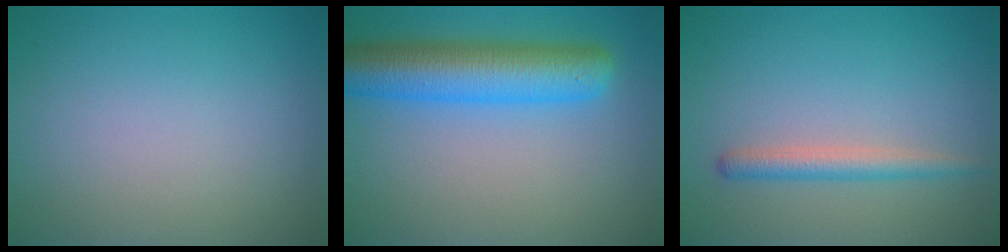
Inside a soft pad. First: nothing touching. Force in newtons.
{"total": 7.7, "press": 7.6, "slide": 0.4}
{"total": 2.2, "press": 2.2, "slide": 0.0}